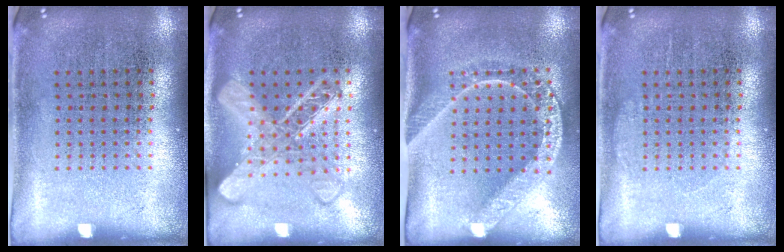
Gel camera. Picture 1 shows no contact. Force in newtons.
{"total": 2.7, "press": 2.6, "slide": 0.5}
{"total": 2.1, "press": 1.7, "slide": 1.1}
{"total": 0.6, "press": 0.5, "slide": 0.1}